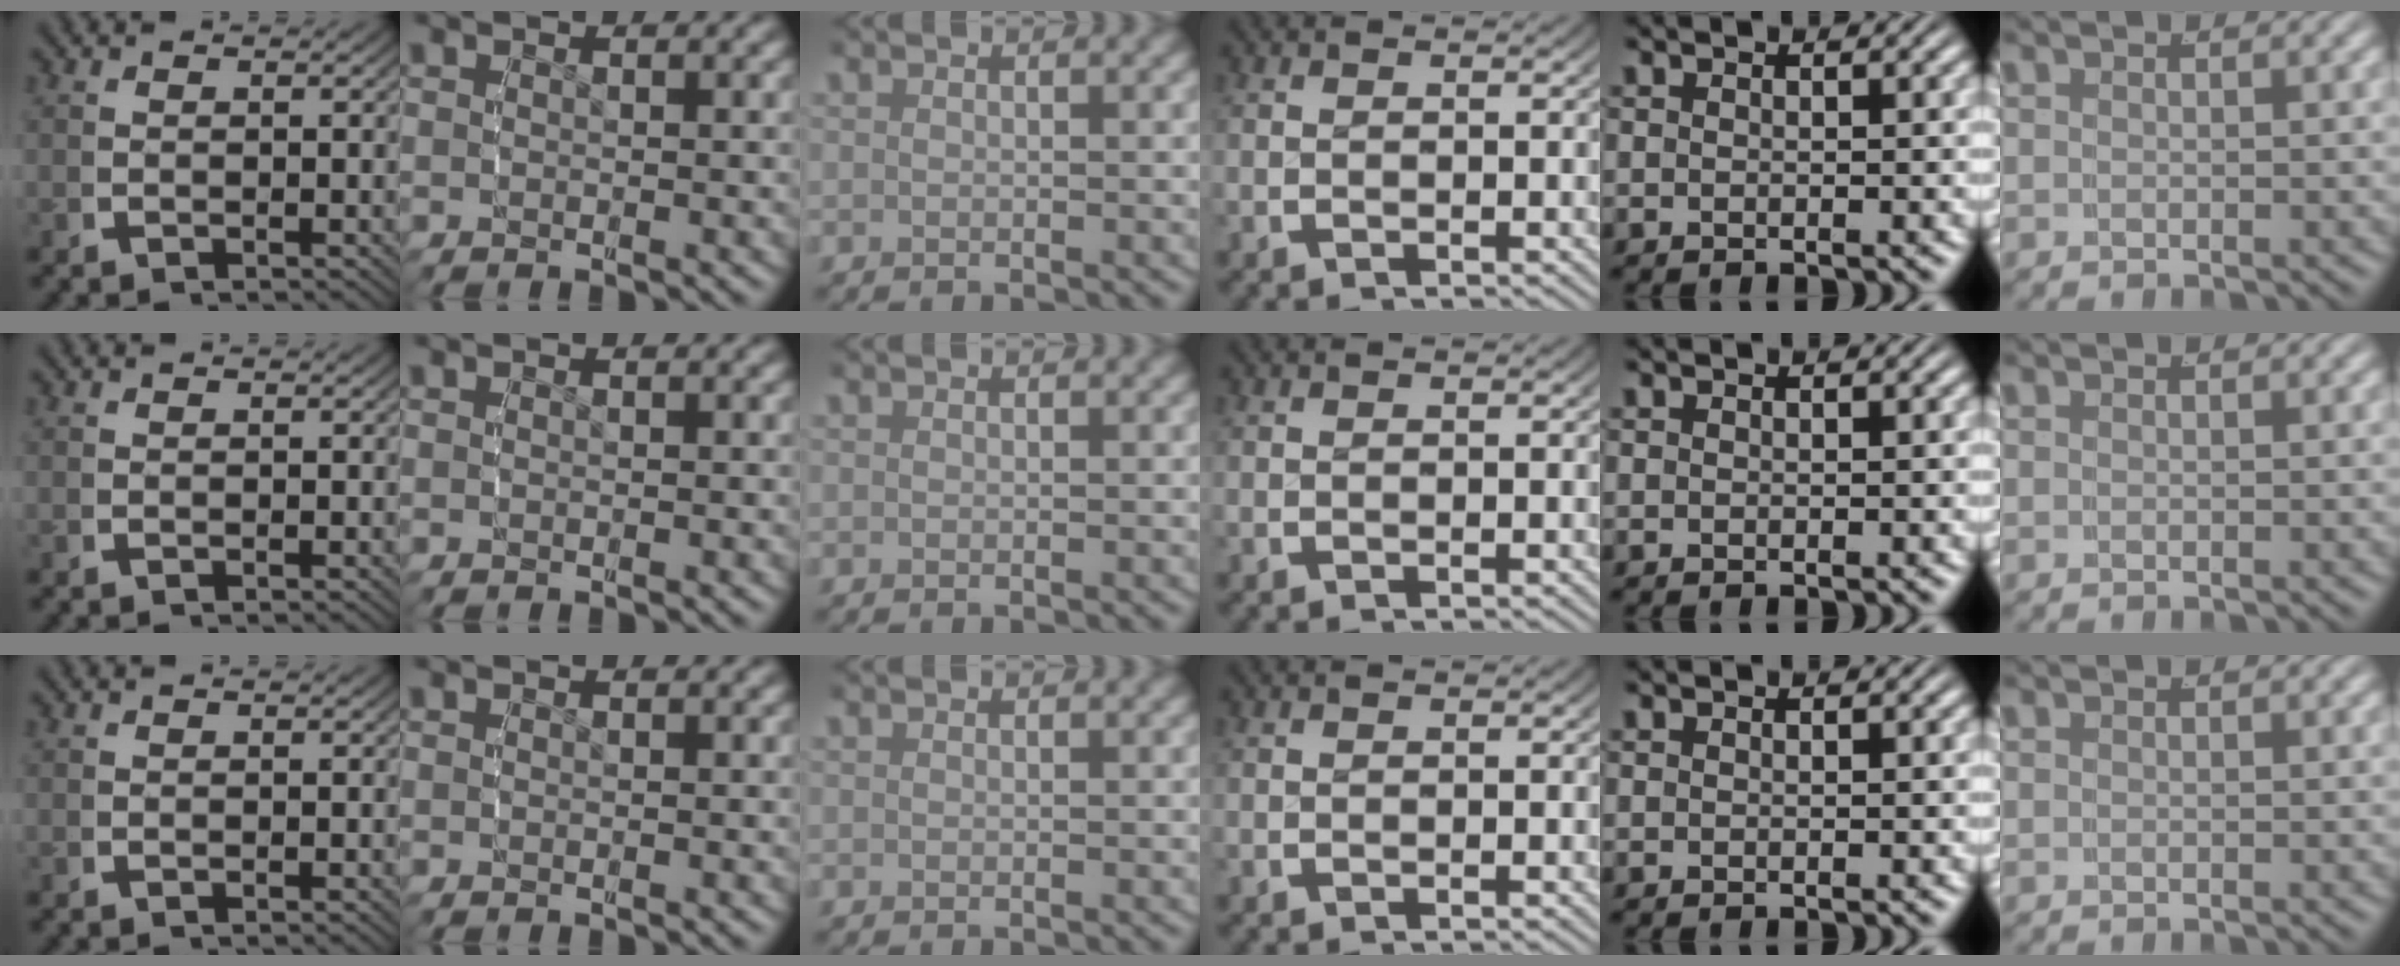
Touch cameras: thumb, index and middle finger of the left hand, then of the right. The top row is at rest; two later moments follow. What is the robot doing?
{"motion": "grasp_and_lifting", "object": "bottle cap"}